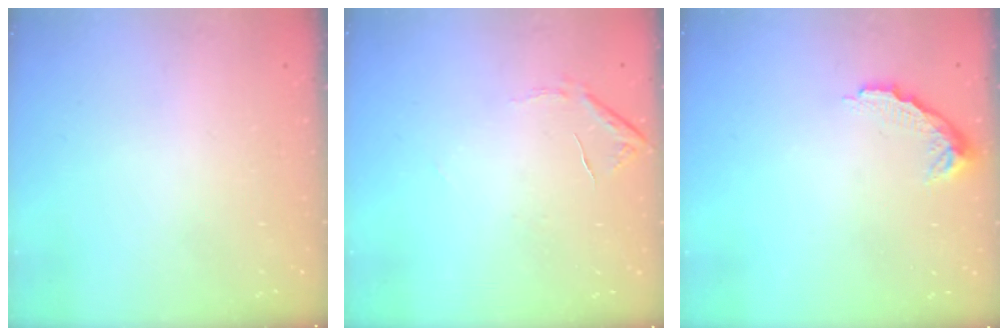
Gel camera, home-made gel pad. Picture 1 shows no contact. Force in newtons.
{"total": 7.6, "press": 7.5, "slide": 0.3}
{"total": 7.6, "press": 7.6, "slide": 0.4}